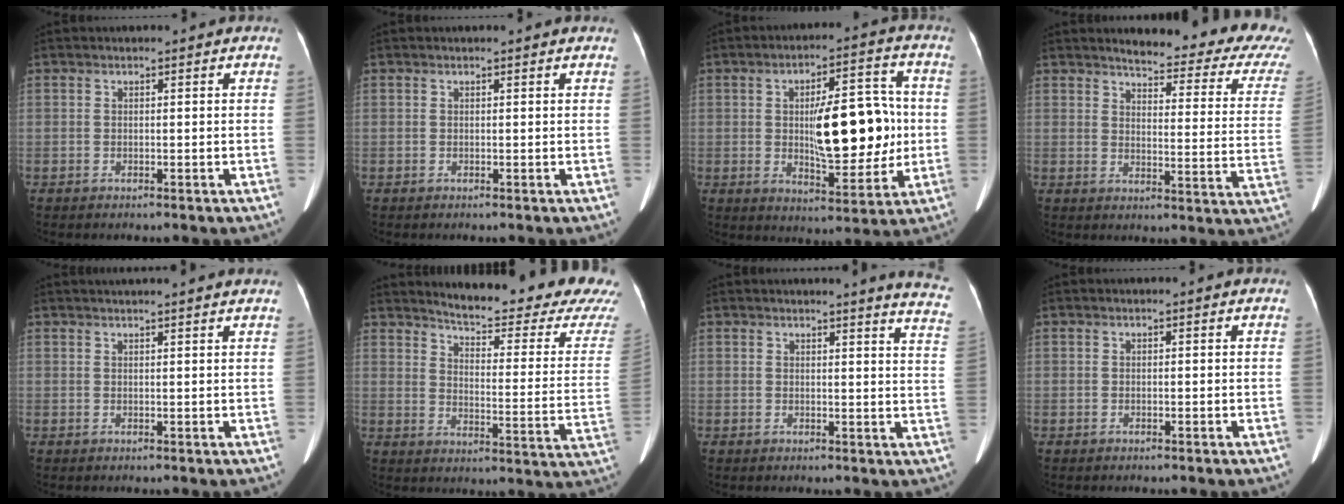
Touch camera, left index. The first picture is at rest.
{"total": 0.8, "force": [0.8, 0.0, 0.2], "torque": [-0.009, 0.006, 0.007]}
{"total": 13.5, "force": [0.2, 4.7, 12.7], "torque": [-0.194, 0.014, 0.010]}
{"total": 18.0, "force": [16.2, 2.2, 7.5], "torque": [-0.080, -0.069, 0.171]}
{"total": 7.5, "force": [6.8, -0.4, 3.1], "torque": [-0.040, 0.028, 0.072]}
{"total": 22.3, "force": [20.8, 1.2, 8.1], "torque": [-0.110, -0.104, 0.245]}
{"total": 9.7, "force": [9.1, -0.4, 3.5], "torque": [-0.023, -0.072, 0.067]}
{"total": 0.0}